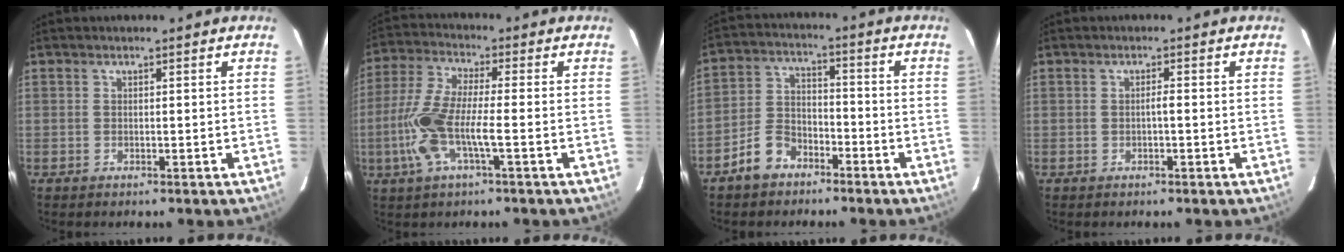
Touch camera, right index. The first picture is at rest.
{"total": 9.6, "force": [-2.6, 1.5, 9.2], "torque": [-0.204, 0.004, -0.055]}
{"total": 6.9, "force": [-4.6, 4.4, 2.7], "torque": [-0.066, 0.016, -0.086]}
{"total": 0.6, "force": [-0.2, 0.0, 0.6], "torque": [-0.010, 0.001, -0.004]}